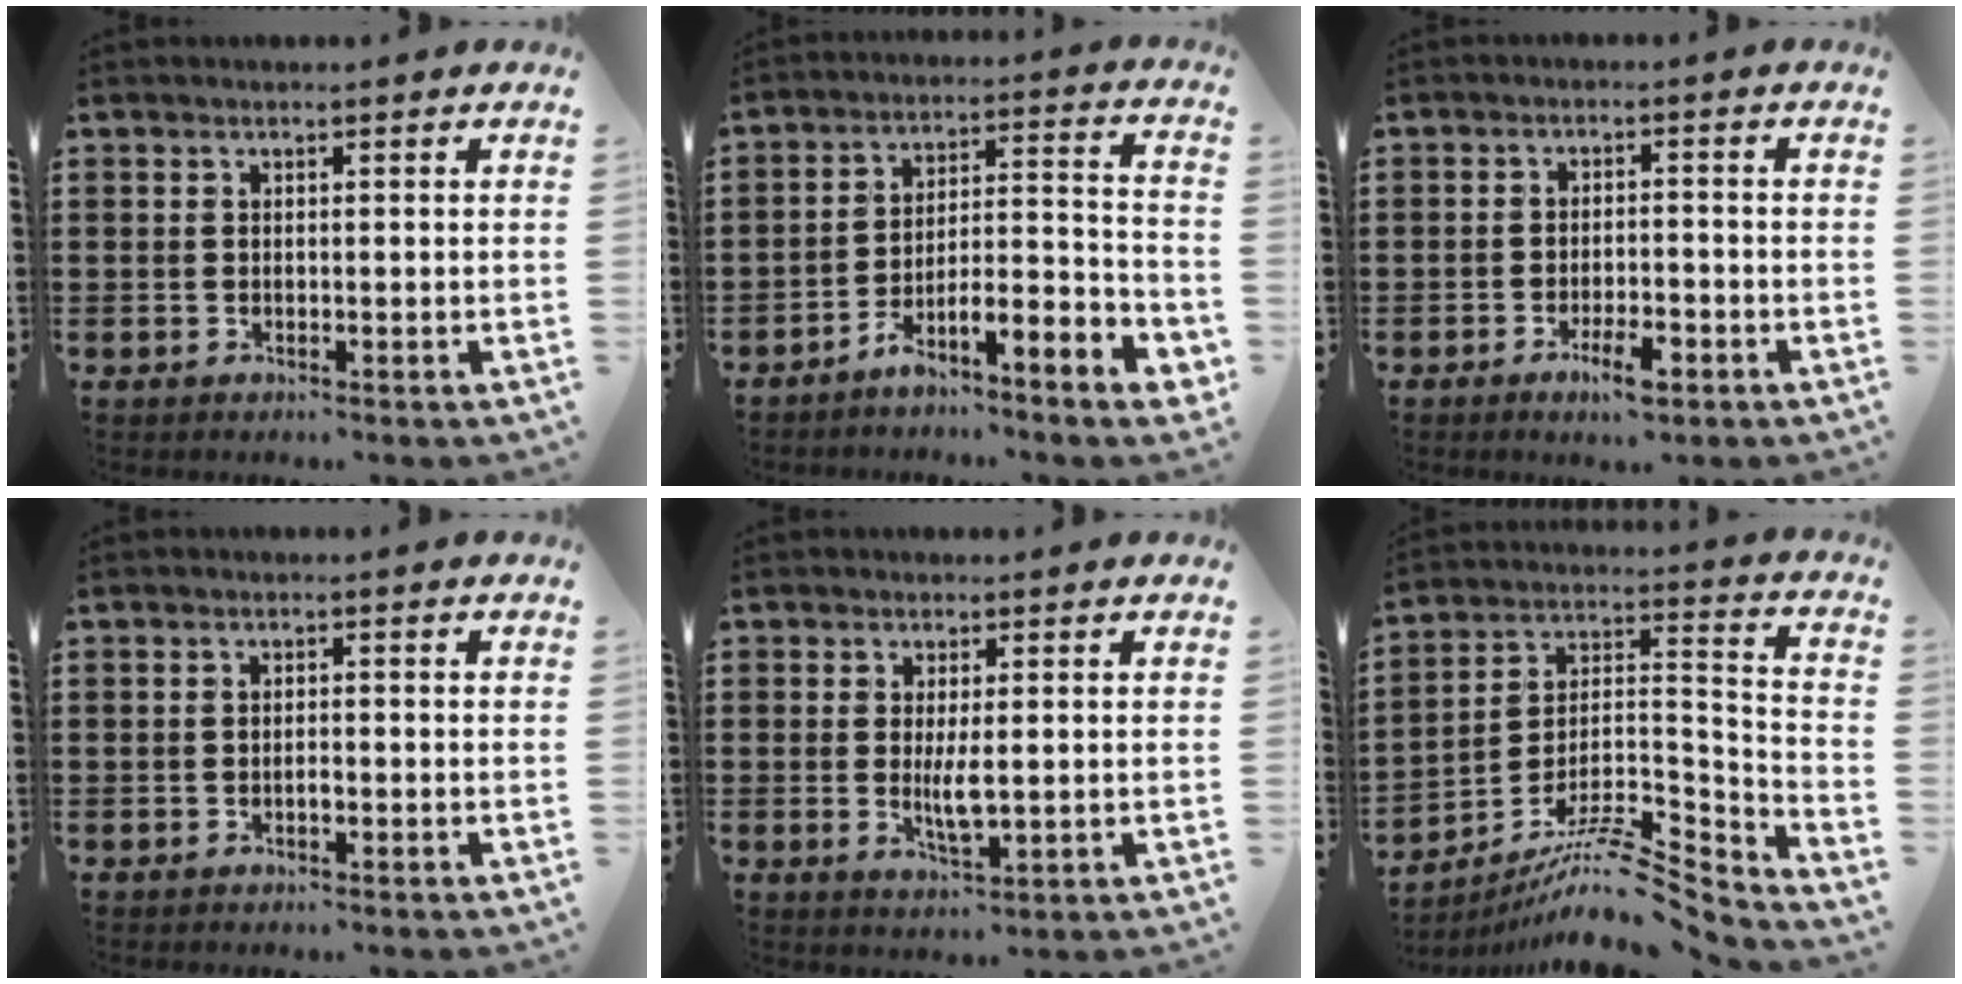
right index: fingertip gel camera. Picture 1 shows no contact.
{"total": 5.6, "force": [-5.1, -0.2, 2.4], "torque": [-0.038, -0.011, -0.102]}
{"total": 4.6, "force": [-2.7, 1.3, 3.5], "torque": [-0.070, -0.004, -0.049]}
{"total": 1.1, "force": [-0.5, 0.4, 0.9], "torque": [-0.019, -0.004, -0.009]}
{"total": 4.0, "force": [0.0, 1.2, 3.9], "torque": [-0.077, -0.002, -0.003]}
{"total": 10.2, "force": [-8.2, 2.3, 5.7], "torque": [-0.099, 0.014, -0.161]}